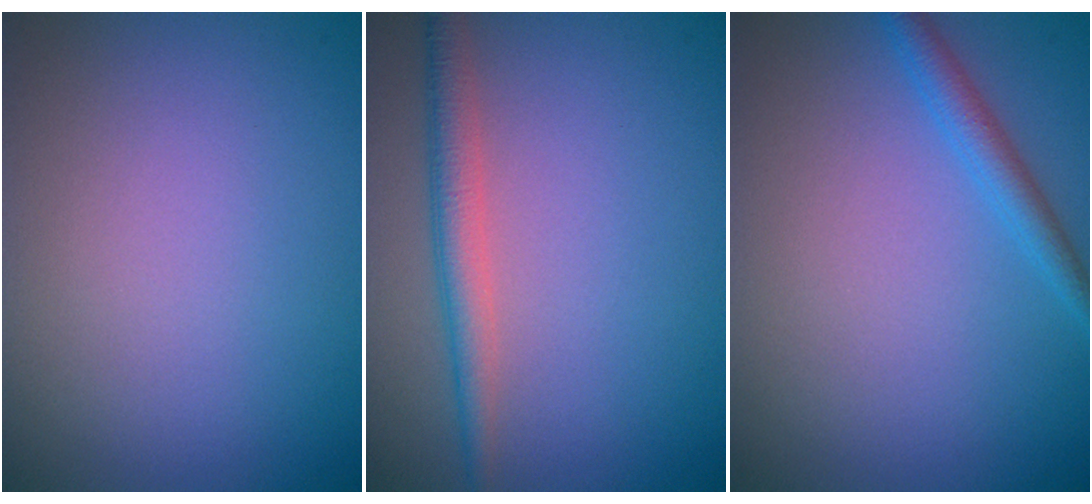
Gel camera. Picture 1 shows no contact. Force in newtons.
{"total": 2.6, "press": 2.6, "slide": 0.1}
{"total": 1.9, "press": 1.9, "slide": 0.1}